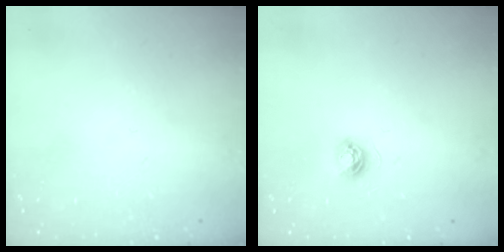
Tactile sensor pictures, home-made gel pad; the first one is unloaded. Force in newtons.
{"total": 4.4, "press": 4.4, "slide": 0.5}